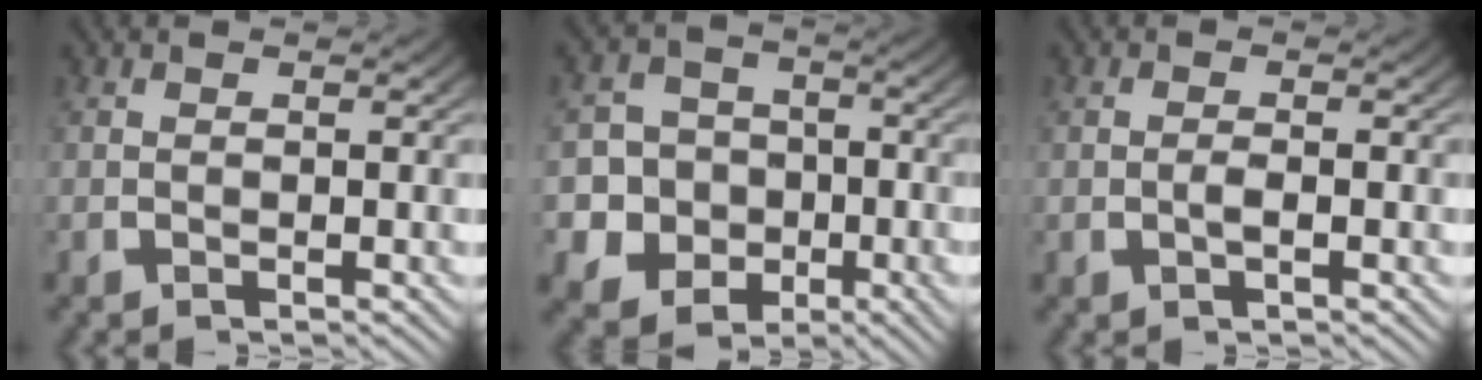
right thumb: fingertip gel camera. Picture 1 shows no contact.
{"total": 12.8, "force": [-4.3, 11.1, 4.7], "torque": [-0.093, -0.050, -0.067]}
{"total": 1.1, "force": [-0.2, 0.5, 1.0], "torque": [-0.020, 0.001, -0.001]}